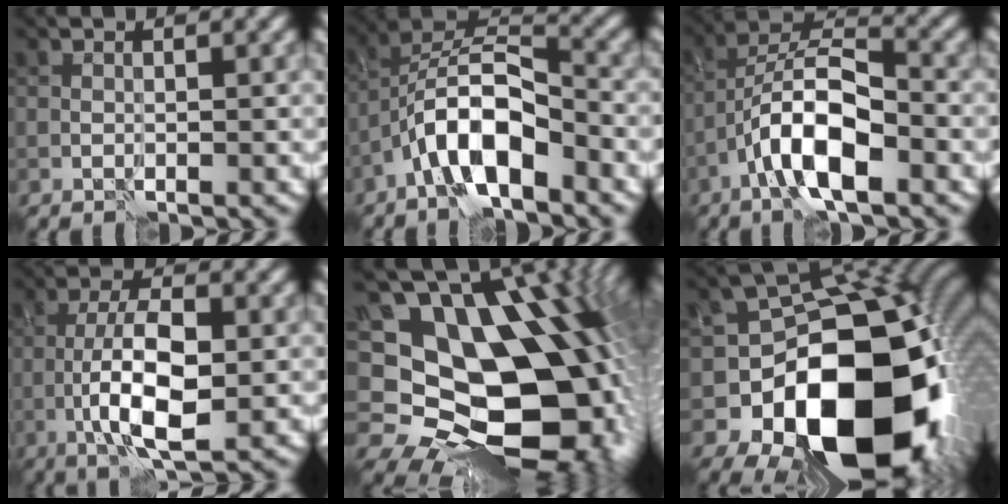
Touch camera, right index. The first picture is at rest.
{"total": 7.5, "force": [-3.8, 2.8, 5.8], "torque": [-0.100, 0.018, -0.074]}
{"total": 7.9, "force": [-3.3, 2.9, 6.6], "torque": [-0.108, 0.019, -0.066]}
{"total": 7.1, "force": [-1.6, 2.6, 6.4], "torque": [-0.118, 0.006, -0.033]}
{"total": 18.1, "force": [2.0, 12.4, 13.1], "torque": [-0.178, -0.010, 0.077]}
{"total": 18.0, "force": [-5.7, 12.6, 11.5], "torque": [-0.144, -0.033, -0.076]}